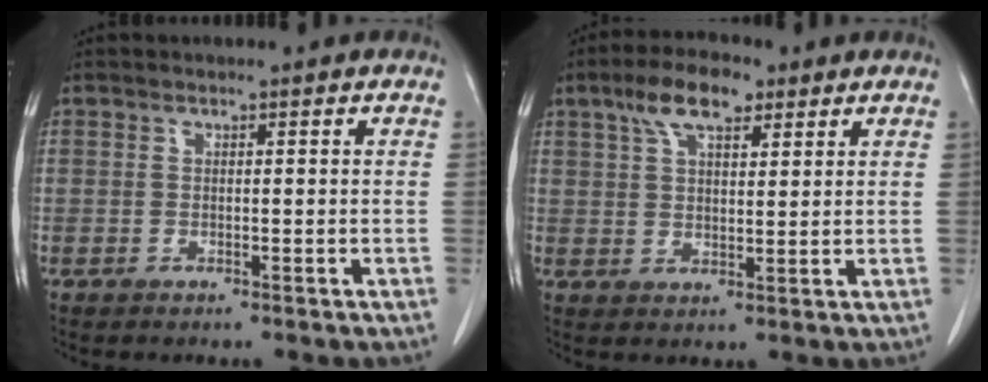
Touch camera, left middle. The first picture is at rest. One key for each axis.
{"total": 7.6, "fx": 4.7, "fy": 2.8, "fz": 5.4, "tx": -0.104, "ty": 0.018, "tz": 0.083}